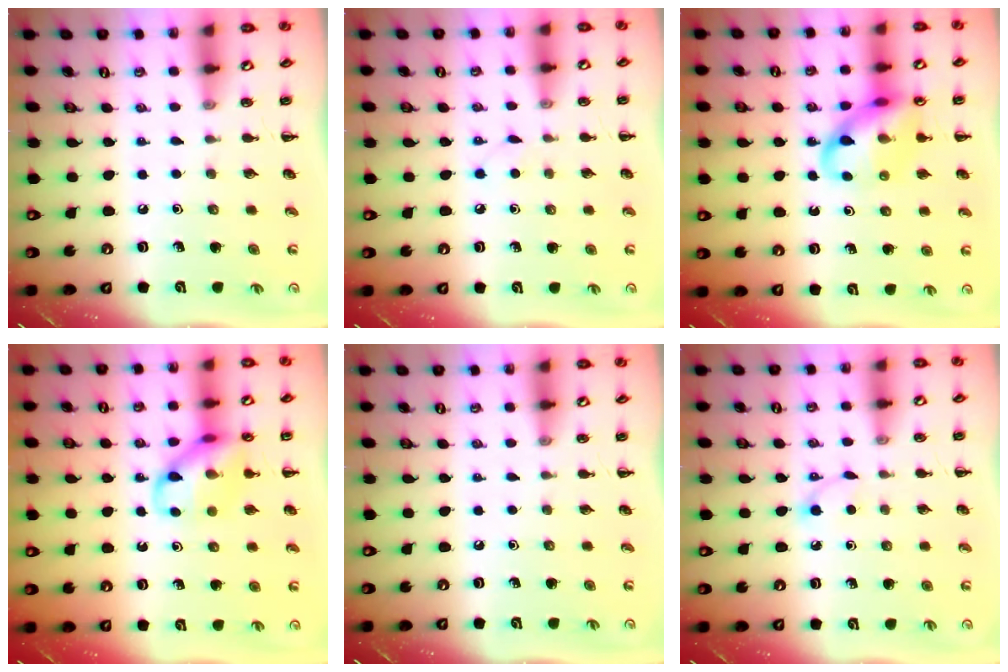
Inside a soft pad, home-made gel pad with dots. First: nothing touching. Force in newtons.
{"total": 2.7, "press": 2.6, "slide": 0.9}
{"total": 14.3, "press": 14.2, "slide": 1.6}
{"total": 11.7, "press": 11.7, "slide": 0.7}
{"total": 0.0}
{"total": 2.8, "press": 2.7, "slide": 0.9}